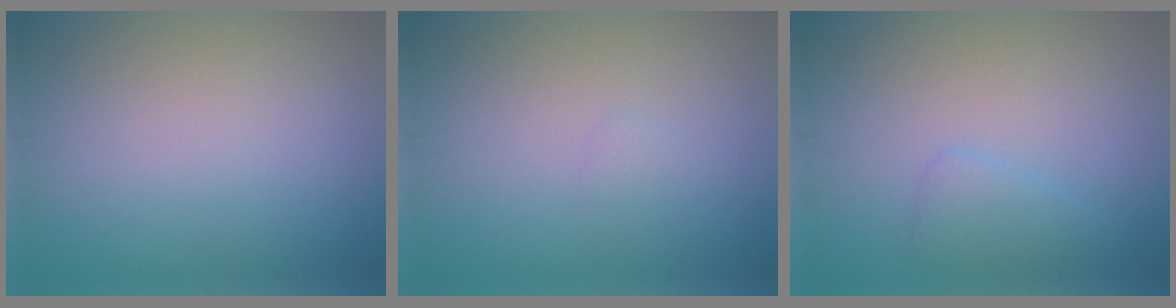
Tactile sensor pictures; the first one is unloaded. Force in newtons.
{"total": 0.6, "press": 0.5, "slide": 0.1}
{"total": 1.7, "press": 1.7, "slide": 0.1}